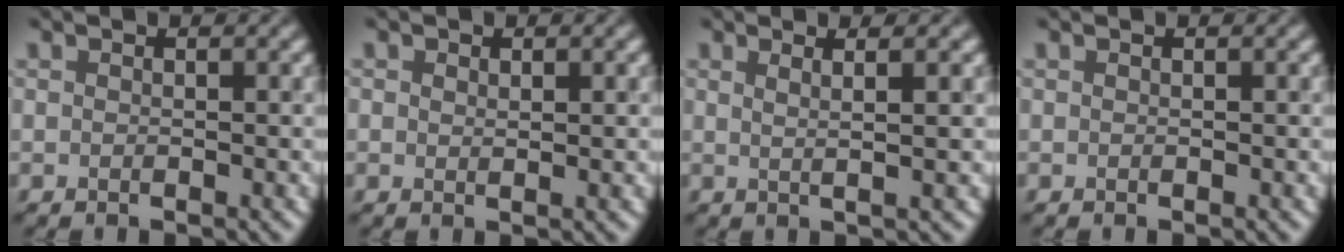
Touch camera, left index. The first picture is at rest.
{"total": 0.9, "force": [0.4, 0.5, 0.6], "torque": [-0.008, -0.002, 0.007]}
{"total": 3.0, "force": [1.5, 1.0, 2.4], "torque": [-0.028, 0.007, -0.004]}
{"total": 0.0}